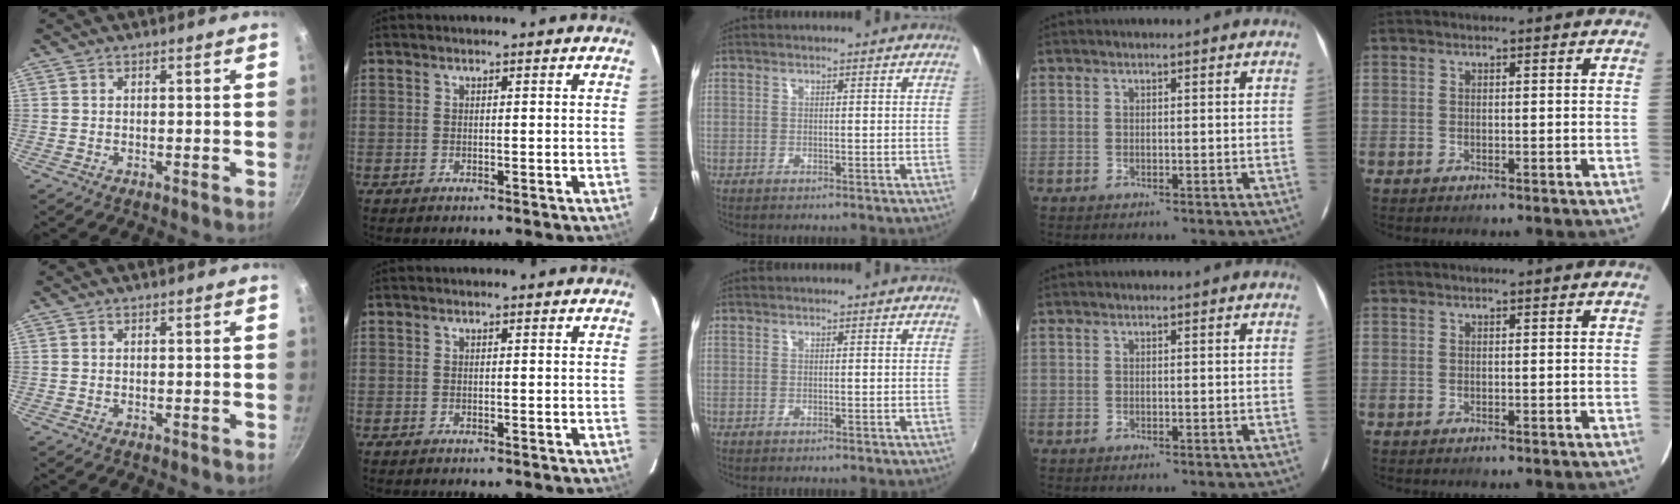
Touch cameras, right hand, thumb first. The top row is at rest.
{}